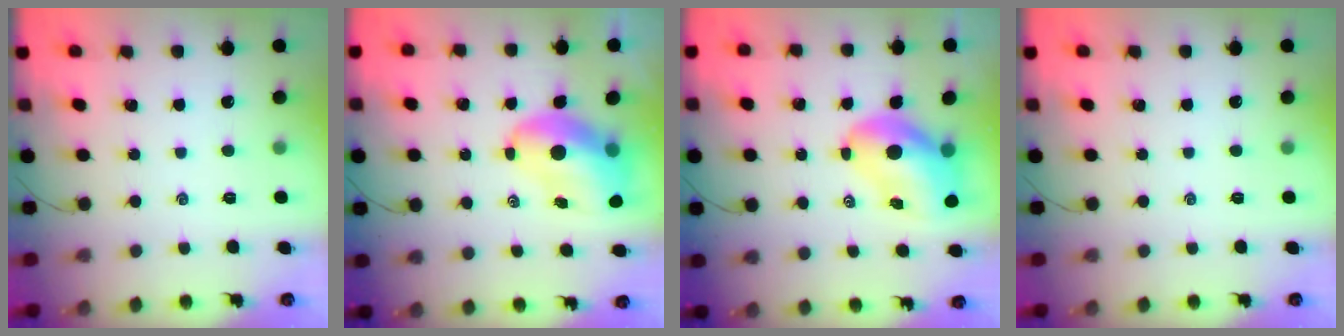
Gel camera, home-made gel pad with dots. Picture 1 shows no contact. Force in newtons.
{"total": 9.4, "press": 9.1, "slide": 2.6}
{"total": 9.7, "press": 9.2, "slide": 3.0}
{"total": 0.0}